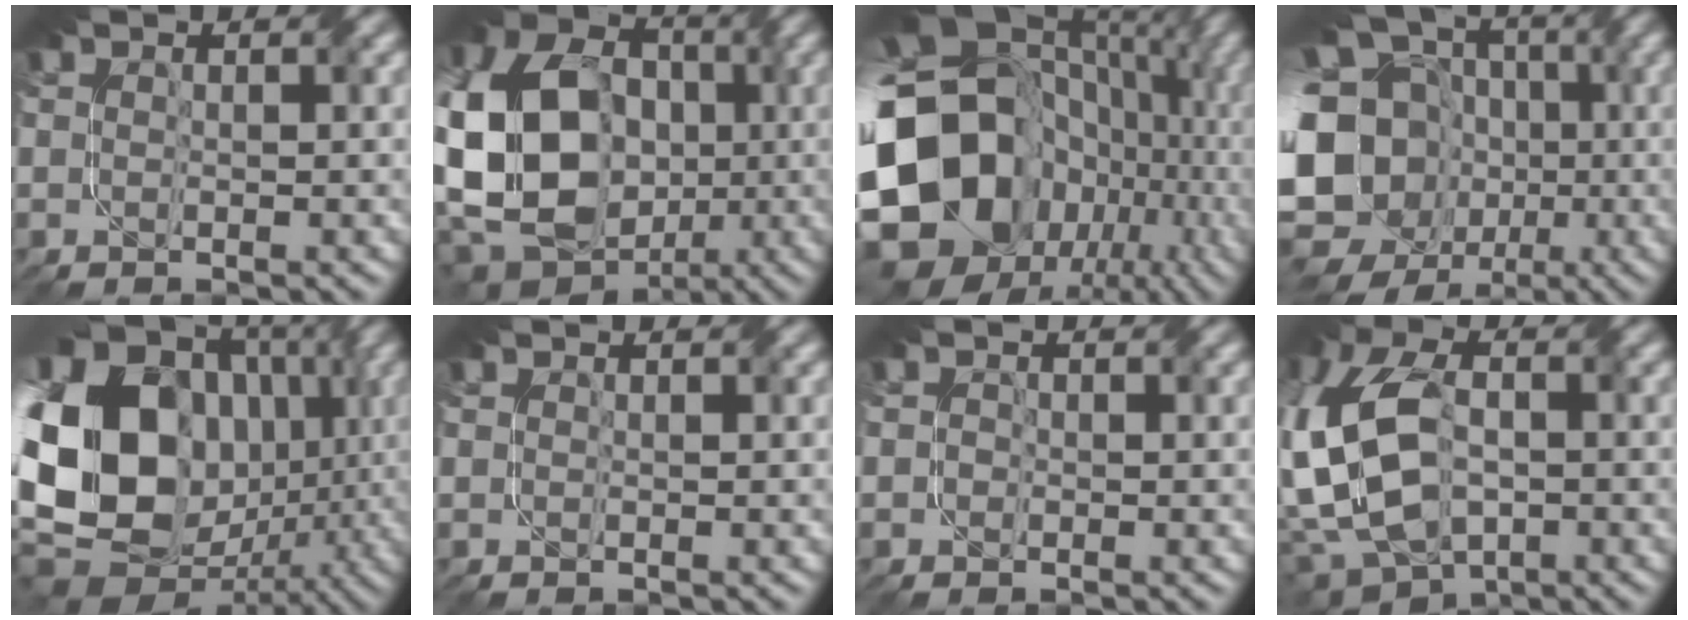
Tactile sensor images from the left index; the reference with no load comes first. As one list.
[{"total": 21.8, "force": [-2.3, 18.0, 12.1], "torque": [-0.262, 0.007, -0.077]}, {"total": 20.5, "force": [-2.3, 16.6, 11.8], "torque": [-0.260, -0.020, -0.015]}, {"total": 20.3, "force": [-3.6, 17.2, 10.3], "torque": [-0.198, -0.006, -0.088]}, {"total": 21.3, "force": [0.2, 16.7, 13.3], "torque": [-0.283, -0.005, -0.015]}, {"total": 0.0}, {"total": 0.7, "force": [-0.1, 0.6, 0.2], "torque": [-0.003, -0.005, -0.006]}, {"total": 12.4, "force": [-2.2, 8.0, 9.2], "torque": [-0.228, -0.008, -0.044]}]